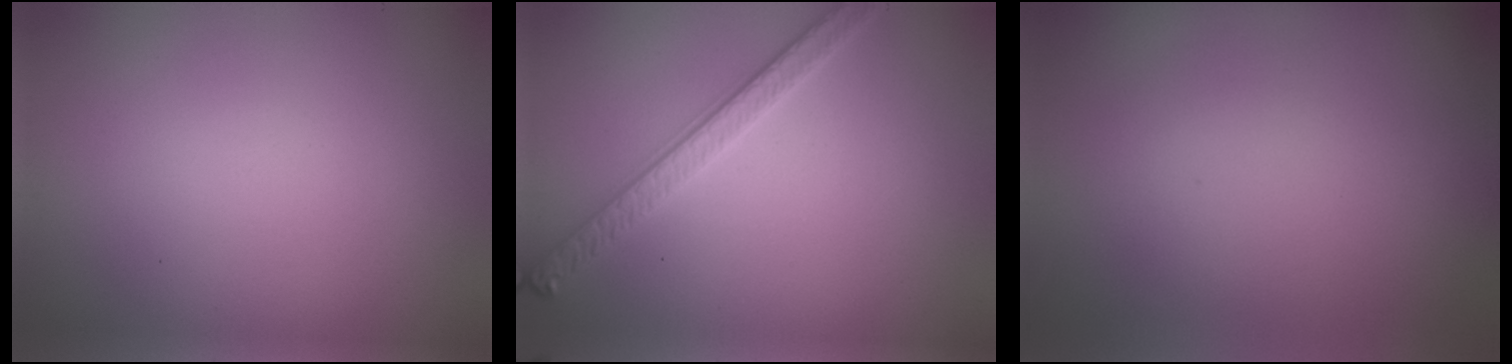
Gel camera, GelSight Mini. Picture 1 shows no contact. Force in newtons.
{"total": 2.8, "press": 2.7, "slide": 0.8}
{"total": 0.0}